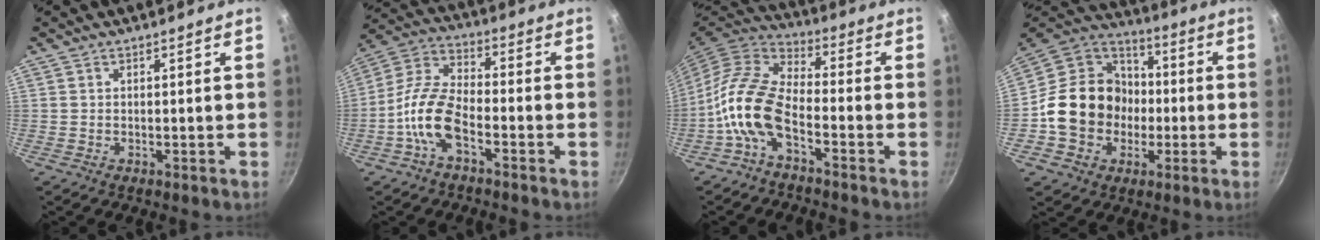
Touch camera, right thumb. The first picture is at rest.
{"total": 10.7, "force": [-4.6, 5.0, 8.2], "torque": [-0.159, 0.041, -0.105]}
{"total": 11.6, "force": [-4.7, 5.5, 9.0], "torque": [-0.175, 0.047, -0.108]}
{"total": 18.7, "force": [-2.6, 16.0, 9.3], "torque": [-0.133, 0.045, -0.047]}